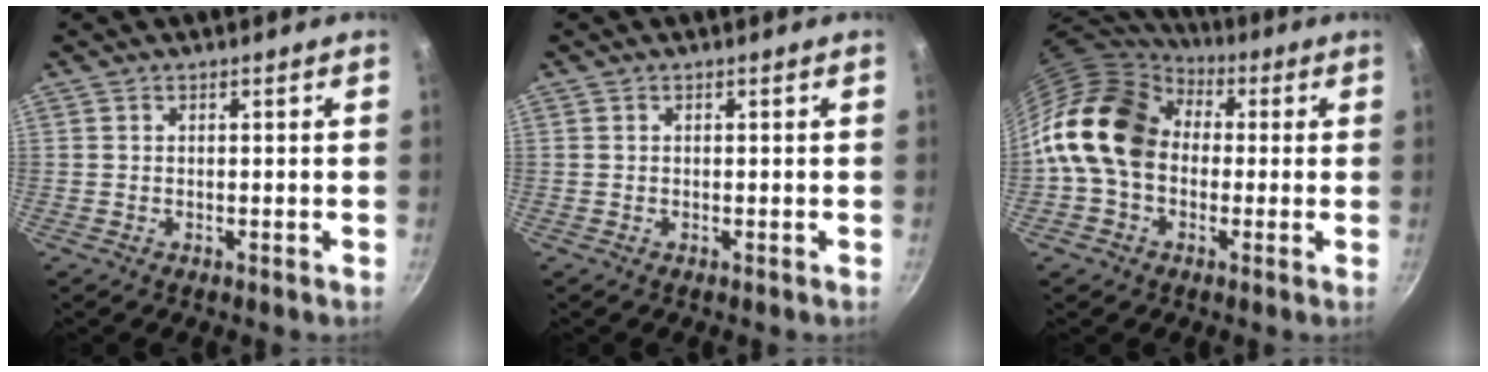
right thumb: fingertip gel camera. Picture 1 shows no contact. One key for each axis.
{"total": 0.0}
{"total": 17.8, "fx": 1.2, "fy": 13.5, "fz": 11.6, "tx": -0.191, "ty": 0.039, "tz": 0.005}